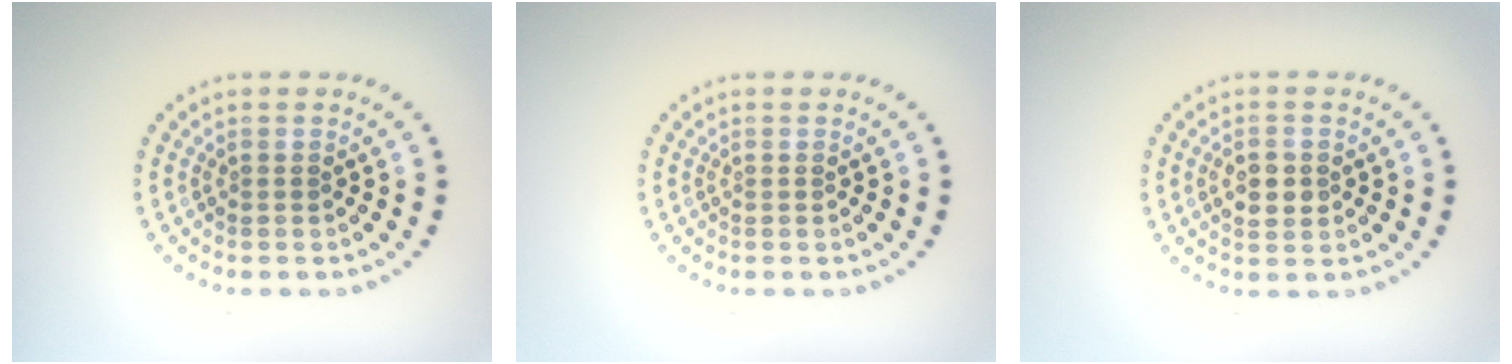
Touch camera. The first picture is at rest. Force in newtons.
{"total": 0.0}
{"total": 2.2, "press": 2.2, "slide": 0.1}